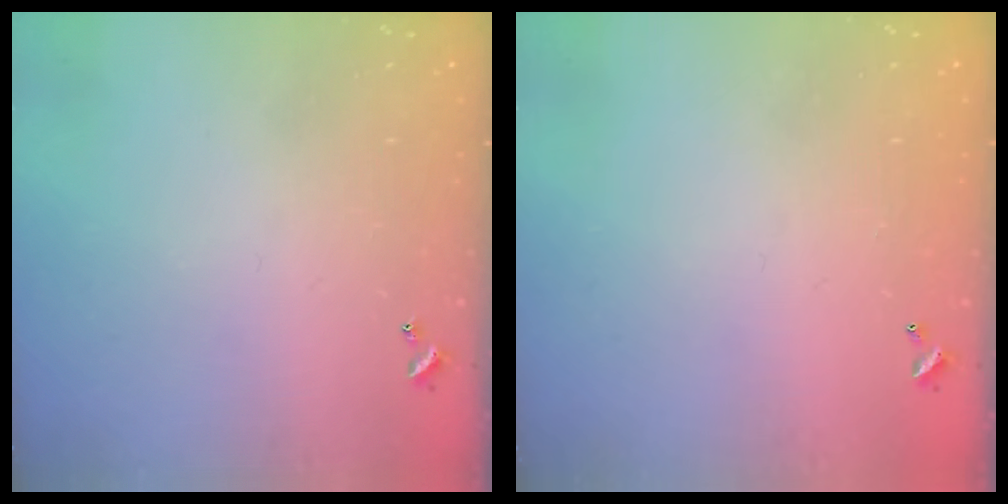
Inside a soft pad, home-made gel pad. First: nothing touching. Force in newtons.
{"total": 2.8, "press": 2.8, "slide": 0.1}